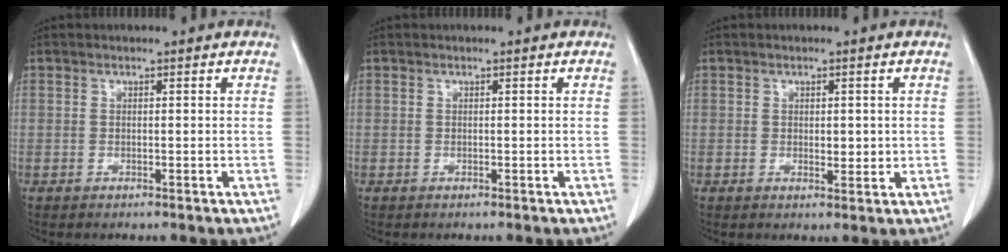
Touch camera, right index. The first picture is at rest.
{"total": 0.0}
{"total": 2.2, "force": [0.2, 1.2, 1.8], "torque": [-0.021, -0.003, 0.006]}